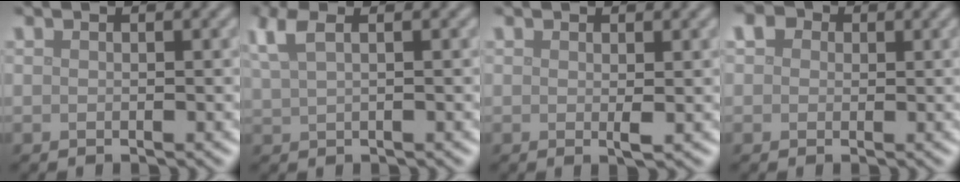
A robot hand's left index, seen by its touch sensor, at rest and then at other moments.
{"total": 3.0, "force": [1.6, 1.0, 2.3], "torque": [-0.048, 0.009, 0.032]}
{"total": 0.9, "force": [0.2, 0.0, 0.9], "torque": [-0.016, -0.002, 0.000]}
{"total": 2.6, "force": [1.1, 2.1, 1.2], "torque": [-0.017, 0.009, -0.004]}